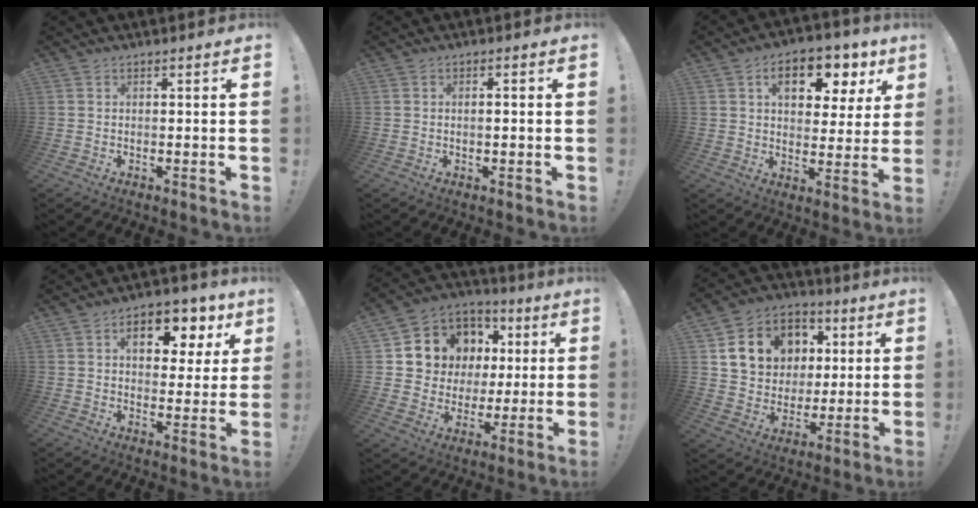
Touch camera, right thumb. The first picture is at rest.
{"total": 1.1, "force": [-0.4, 0.2, 1.0], "torque": [-0.018, 0.002, -0.009]}
{"total": 11.8, "force": [5.8, 6.7, 7.8], "torque": [-0.107, -0.023, 0.098]}
{"total": 10.7, "force": [4.9, 6.1, 7.3], "torque": [-0.094, -0.020, 0.080]}
{"total": 11.7, "force": [3.7, 10.6, 3.4], "torque": [-0.061, -0.022, 0.096]}
{"total": 15.4, "force": [4.9, 13.2, 6.3], "torque": [-0.086, -0.013, 0.115]}